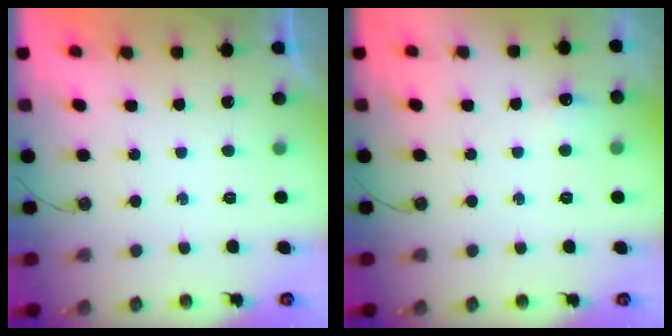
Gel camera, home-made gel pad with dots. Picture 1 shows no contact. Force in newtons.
{"total": 4.6, "press": 4.5, "slide": 0.7}